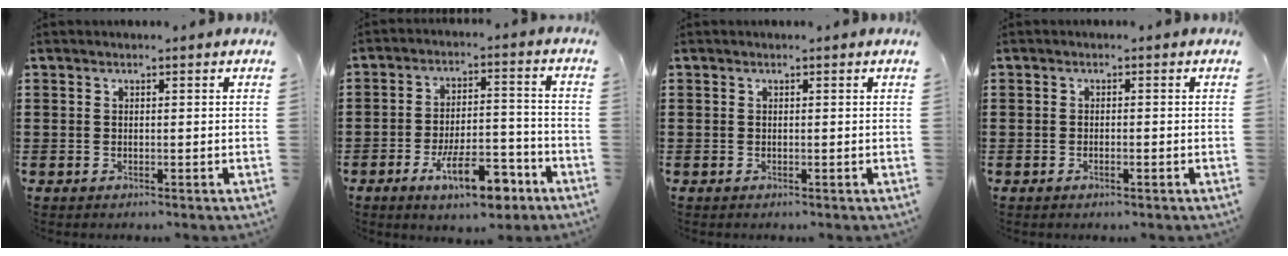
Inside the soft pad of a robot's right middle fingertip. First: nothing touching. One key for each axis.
{"total": 10.5, "fx": -6.2, "fy": 3.6, "fz": 7.7, "tx": -0.117, "ty": 0.013, "tz": -0.108}
{"total": 0.0}
{"total": 0.8, "fx": -0.4, "fy": 0.2, "fz": 0.6, "tx": -0.015, "ty": -0.005, "tz": -0.007}